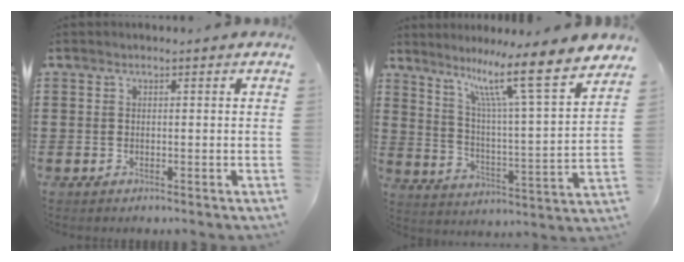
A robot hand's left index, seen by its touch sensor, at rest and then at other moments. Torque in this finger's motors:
{"motor_torque": [2.14, 0.00, 0.64, 0.21]}